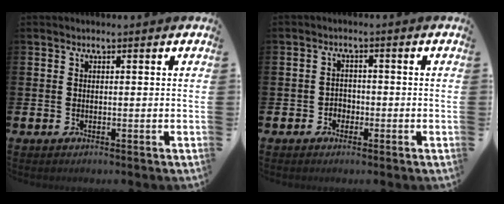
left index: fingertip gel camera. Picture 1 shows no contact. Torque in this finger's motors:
{"motor_torque": [0.10, 0.06, -0.07, 0.00]}